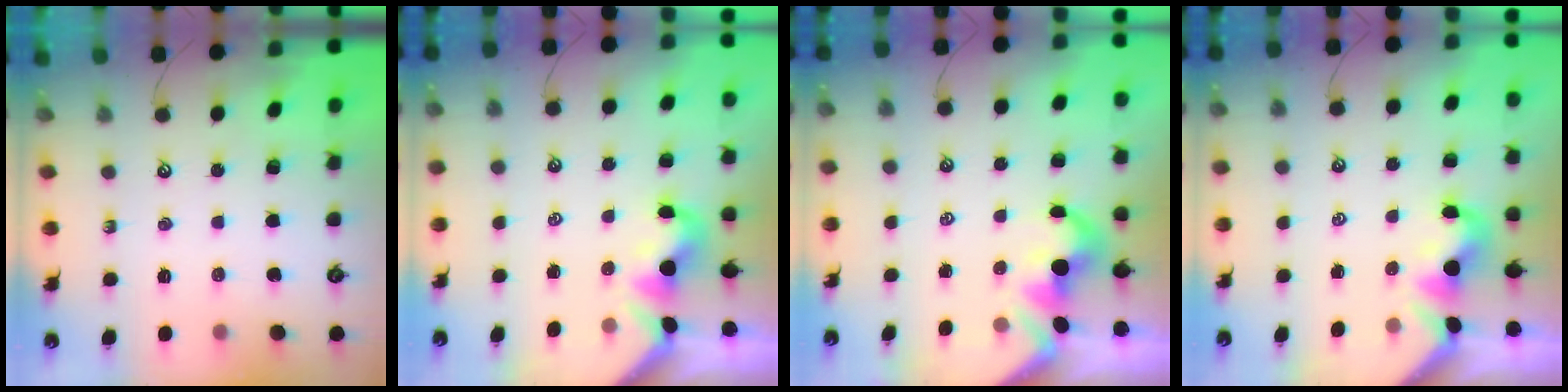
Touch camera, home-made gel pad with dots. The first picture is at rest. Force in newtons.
{"total": 1.2, "press": 1.1, "slide": 0.2}
{"total": 1.6, "press": 1.3, "slide": 1.0}
{"total": 1.2, "press": 1.1, "slide": 0.2}